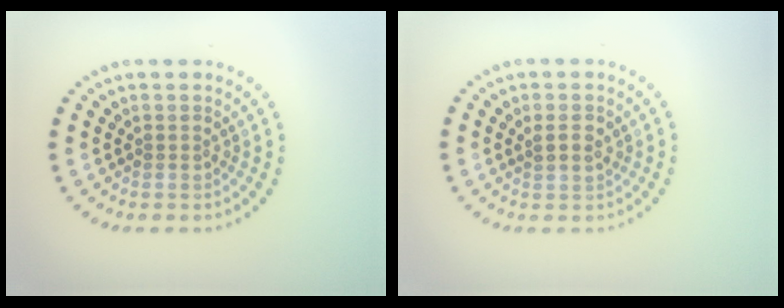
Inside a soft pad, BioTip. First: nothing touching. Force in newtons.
{"total": 1.2, "press": 1.1, "slide": 0.5}